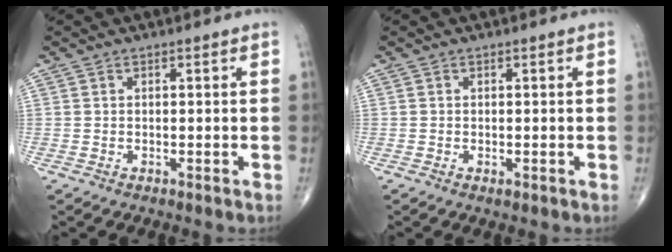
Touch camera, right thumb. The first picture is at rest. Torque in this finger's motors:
{"motor_torque": [-0.81, 0.12, -0.10, -0.09, 0.02]}